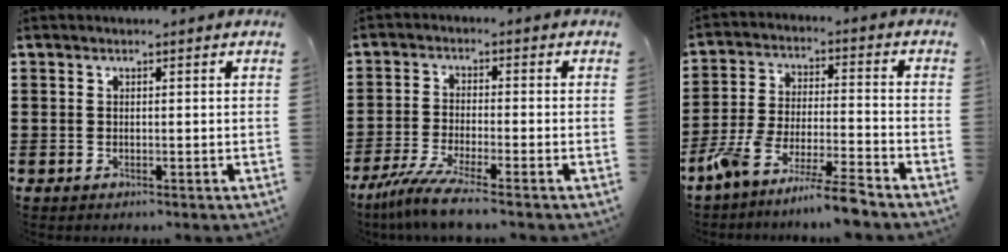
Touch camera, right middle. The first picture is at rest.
{"total": 6.0, "force": [-4.8, -0.1, 3.6], "torque": [-0.093, -0.029, -0.095]}
{"total": 8.4, "force": [-7.8, -0.7, 3.1], "torque": [-0.068, -0.006, -0.157]}